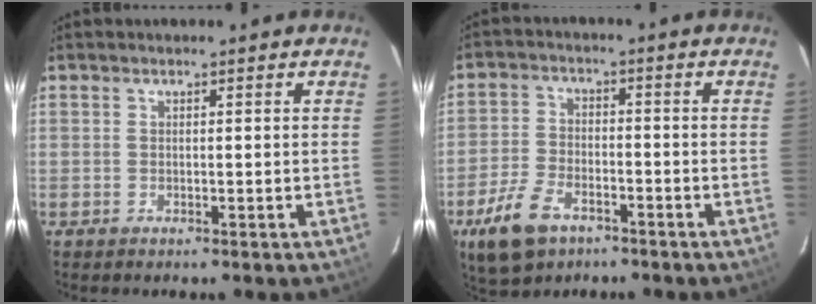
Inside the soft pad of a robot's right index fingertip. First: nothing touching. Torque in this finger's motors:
{"motor_torque": [0.39, -0.41, 0.38, 0.09]}